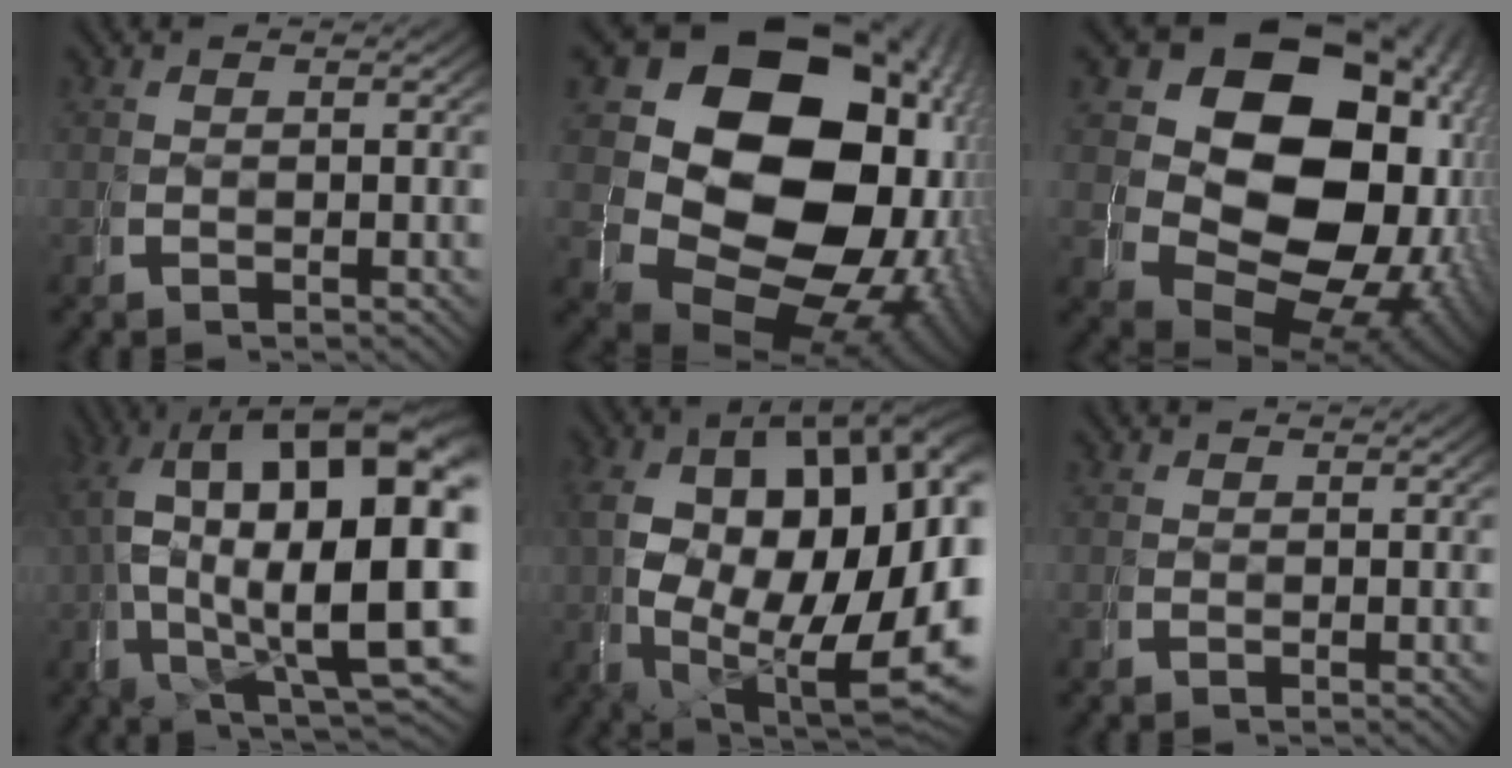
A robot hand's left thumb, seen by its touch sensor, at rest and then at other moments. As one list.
[{"total": 27.1, "force": [1.9, 19.1, 19.1], "torque": [-0.340, -0.068, 0.056]}, {"total": 22.9, "force": [1.8, 16.6, 15.7], "torque": [-0.296, -0.074, 0.051]}, {"total": 21.4, "force": [2.9, 12.4, 17.1], "torque": [-0.262, -0.050, 0.067]}, {"total": 22.8, "force": [-1.3, 15.1, 17.1], "torque": [-0.282, -0.081, 0.022]}, {"total": 0.0}]